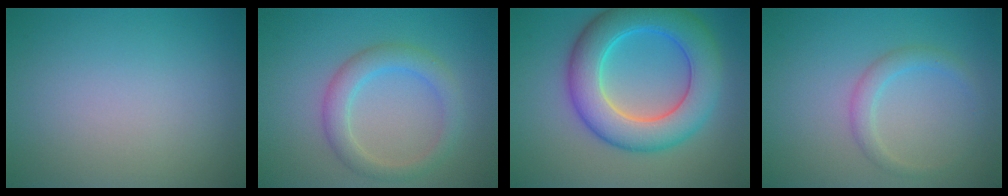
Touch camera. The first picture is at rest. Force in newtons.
{"total": 3.3, "press": 3.3, "slide": 0.1}
{"total": 8.9, "press": 8.9, "slide": 0.1}
{"total": 1.9, "press": 1.9, "slide": 0.2}